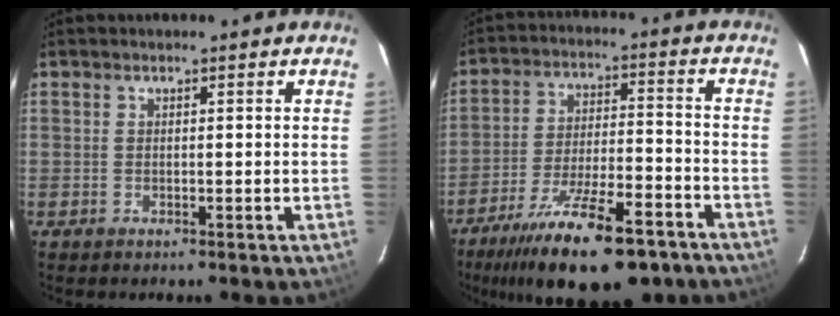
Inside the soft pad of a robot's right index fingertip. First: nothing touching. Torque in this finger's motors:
{"motor_torque": [1.63, -0.51, 0.93, 0.21]}